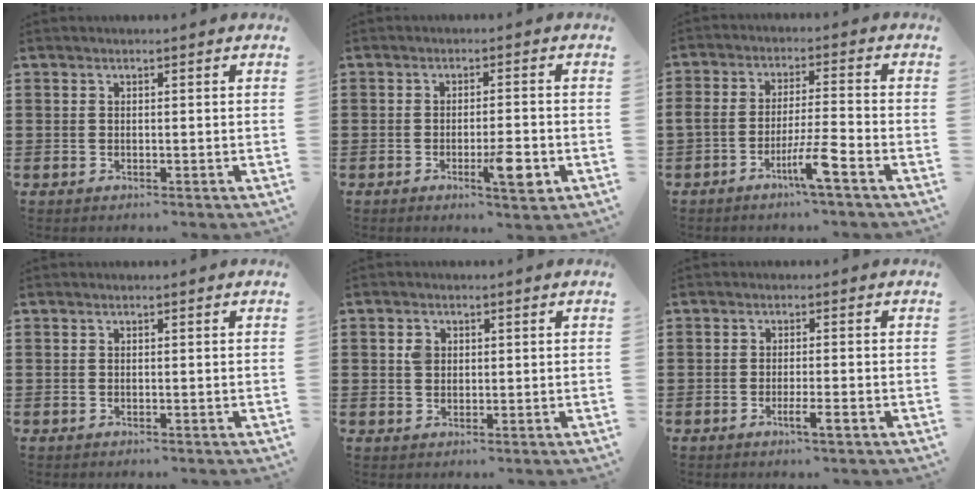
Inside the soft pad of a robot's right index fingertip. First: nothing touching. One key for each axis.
{"total": 5.8, "fx": -2.3, "fy": 1.2, "fz": 5.1, "tx": -0.094, "ty": -0.009, "tz": -0.037}
{"total": 6.4, "fx": -4.0, "fy": 0.3, "fz": 5.0, "tx": -0.096, "ty": -0.005, "tz": -0.074}
{"total": 0.0}
{"total": 2.1, "fx": 0.5, "fy": 1.6, "fz": 1.2, "tx": -0.028, "ty": 0.008, "tz": 0.010}
{"total": 2.7, "fx": -1.4, "fy": 0.2, "fz": 2.3, "tx": -0.038, "ty": -0.002, "tz": -0.025}